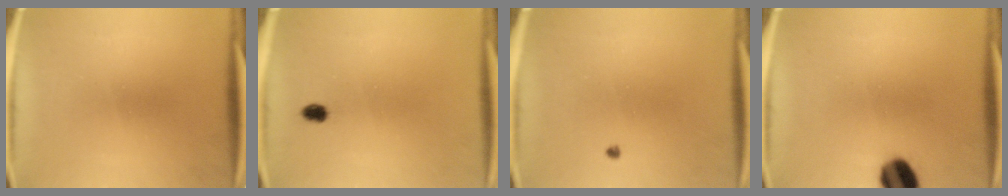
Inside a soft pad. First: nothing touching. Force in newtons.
{"total": 1.9}
{"total": 0.7}
{"total": 9.0}